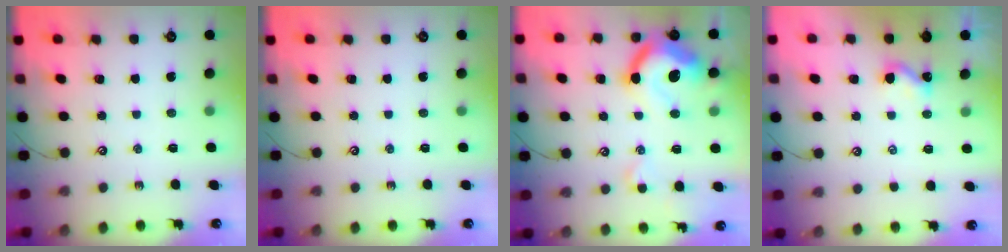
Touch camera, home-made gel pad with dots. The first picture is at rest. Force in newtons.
{"total": 0.0}
{"total": 16.4, "press": 16.1, "slide": 2.8}
{"total": 2.5, "press": 2.5, "slide": 0.3}